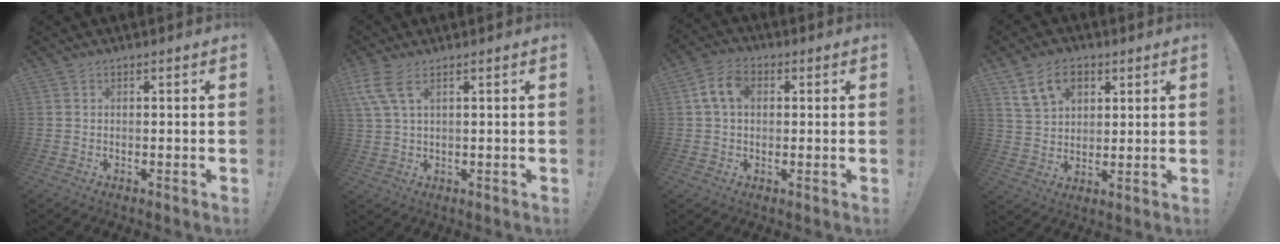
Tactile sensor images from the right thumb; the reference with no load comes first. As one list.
[{"total": 7.3, "force": [3.8, 2.5, 5.6], "torque": [-0.121, -0.009, 0.076]}, {"total": 7.9, "force": [1.6, 5.3, 5.6], "torque": [-0.104, 0.012, 0.032]}, {"total": 11.5, "force": [5.8, 7.8, 6.1], "torque": [-0.102, -0.012, 0.114]}]